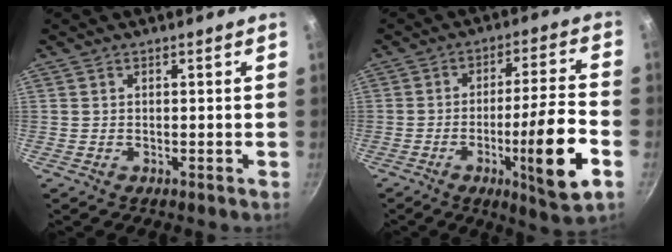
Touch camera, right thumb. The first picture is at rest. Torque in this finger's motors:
{"motor_torque": [3.17, 1.84, 2.06, -0.71, 0.68]}